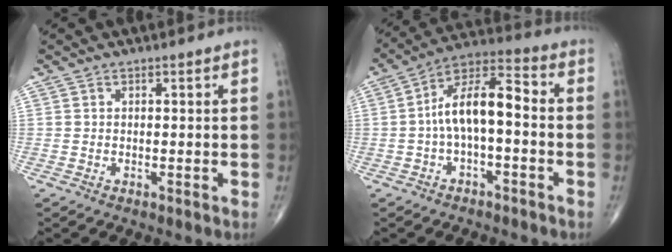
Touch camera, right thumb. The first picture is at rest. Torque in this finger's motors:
{"motor_torque": [0.39, 0.40, 0.41, -0.35, 0.14]}